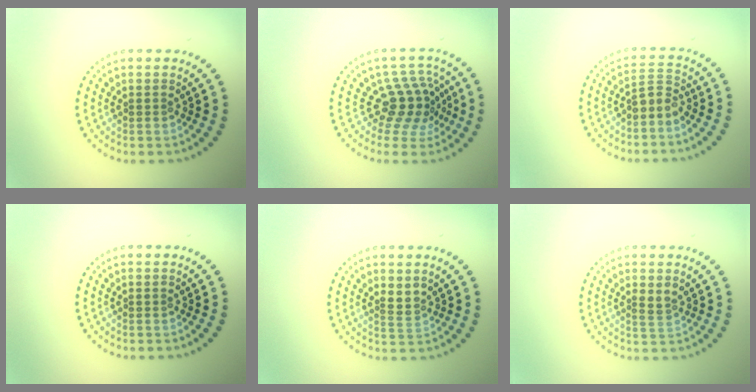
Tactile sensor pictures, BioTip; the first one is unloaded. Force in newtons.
{"total": 4.0, "press": 2.9, "slide": 2.7}
{"total": 1.8, "press": 1.5, "slide": 1.0}
{"total": 0.0}
{"total": 1.6, "press": 1.2, "slide": 1.0}
{"total": 1.2, "press": 1.1, "slide": 0.5}